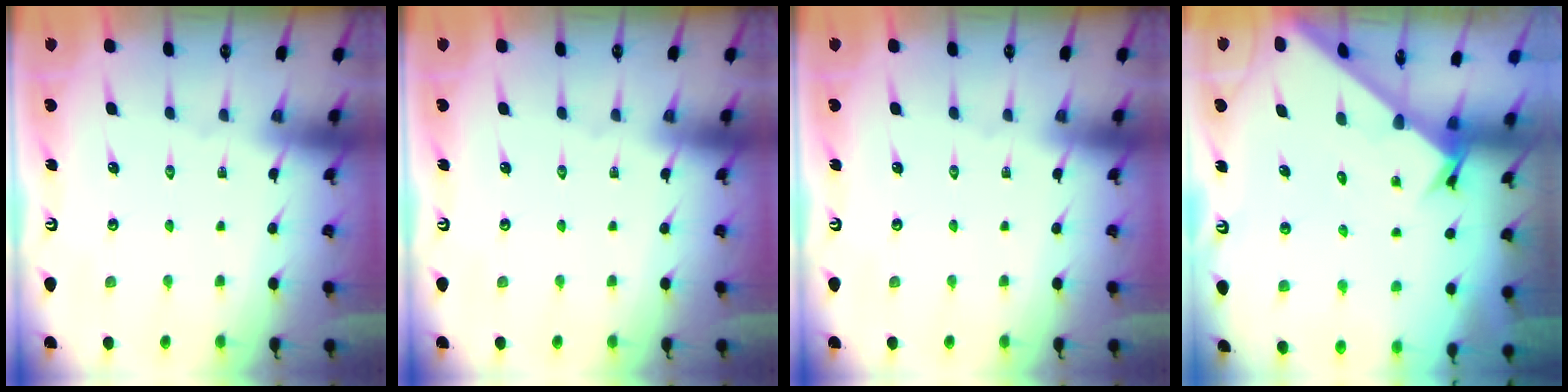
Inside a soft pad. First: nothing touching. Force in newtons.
{"total": 0.0}
{"total": 0.0}
{"total": 2.4, "press": 2.4, "slide": 0.1}